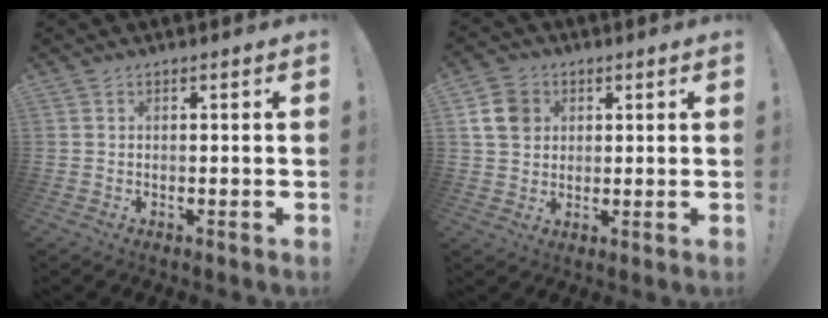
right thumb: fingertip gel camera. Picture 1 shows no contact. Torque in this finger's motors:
{"motor_torque": [0.08, 0.03, 0.39, 0.11, 0.00]}